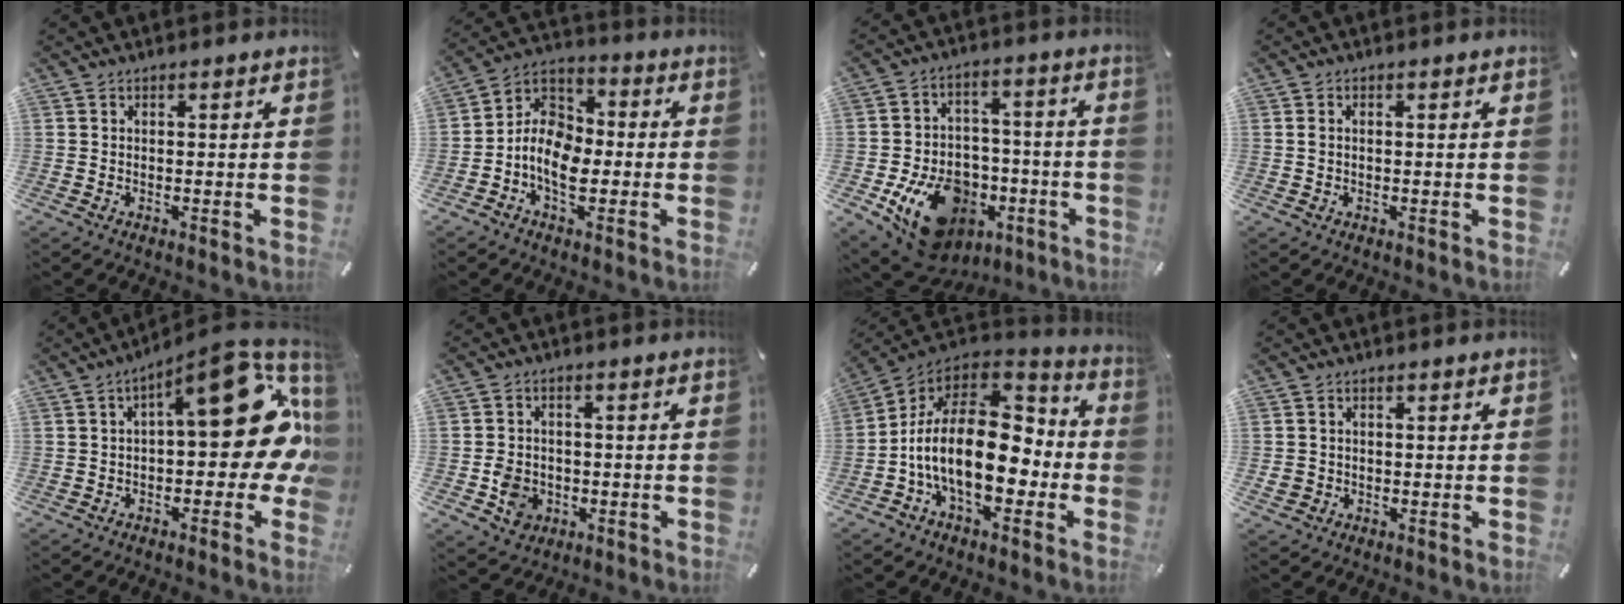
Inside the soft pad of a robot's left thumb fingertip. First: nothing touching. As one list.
[{"total": 9.2, "force": [-3.5, 6.7, 5.3], "torque": [-0.120, 0.012, -0.069]}, {"total": 17.3, "force": [-7.6, 12.3, 9.5], "torque": [-0.140, 0.044, -0.109]}, {"total": 1.3, "force": [0.1, 0.8, 1.0], "torque": [-0.022, 0.005, 0.001]}, {"total": 18.5, "force": [4.6, 8.4, 15.9], "torque": [-0.186, -0.036, 0.073]}, {"total": 6.2, "force": [-1.9, 5.4, 2.4], "torque": [-0.043, 0.010, -0.032]}, {"total": 20.5, "force": [-3.1, 12.6, 15.8], "torque": [-0.287, -0.002, -0.050]}, {"total": 2.4, "force": [-0.3, 2.2, 0.7], "torque": [-0.013, 0.004, -0.008]}]